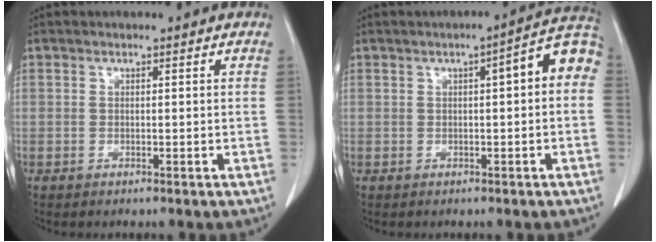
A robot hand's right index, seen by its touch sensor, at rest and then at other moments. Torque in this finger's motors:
{"motor_torque": [0.43, -0.06, 0.18, 0.03]}